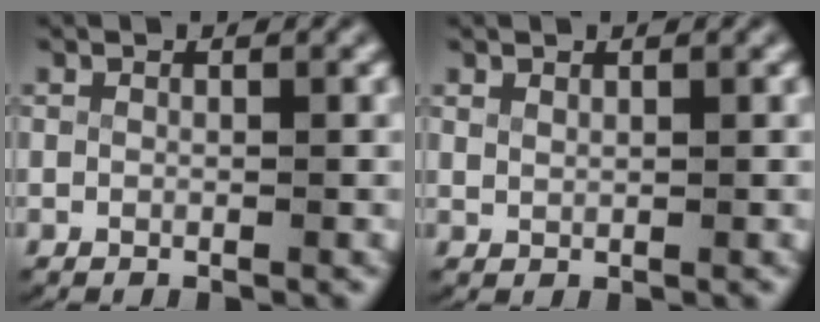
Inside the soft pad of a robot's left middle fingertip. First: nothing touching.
{"total": 0.7, "force": [0.7, -0.1, 0.1], "torque": [-0.004, -0.004, 0.022]}